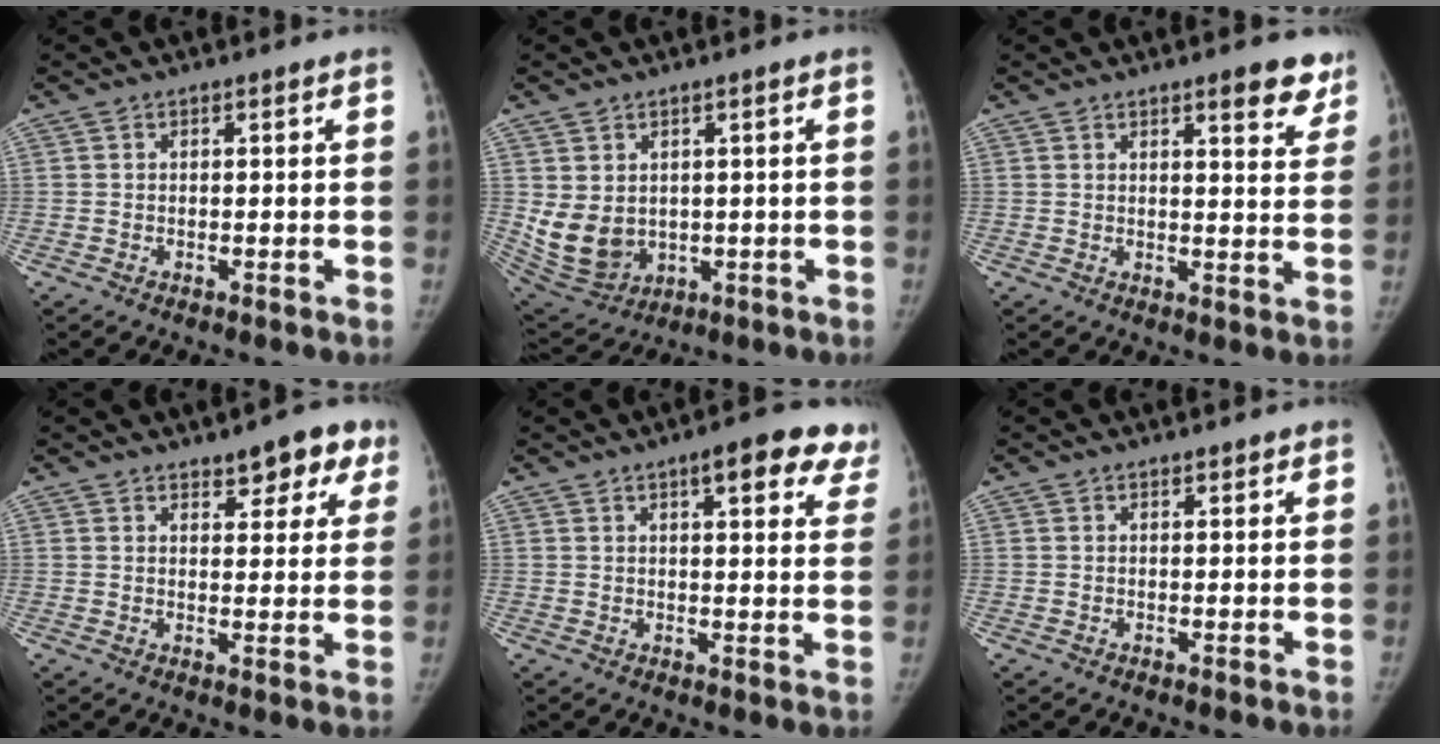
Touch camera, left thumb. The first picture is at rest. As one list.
[{"total": 9.2, "force": [0.6, 7.4, 5.4], "torque": [-0.092, -0.014, 0.043]}, {"total": 6.7, "force": [4.6, 2.0, 4.4], "torque": [-0.028, -0.025, 0.055]}, {"total": 7.2, "force": [4.7, 3.6, 4.1], "torque": [-0.008, -0.020, 0.058]}, {"total": 12.6, "force": [7.7, 4.2, 9.1], "torque": [-0.075, -0.023, 0.083]}, {"total": 0.8, "force": [0.7, 0.3, 0.3], "torque": [-0.003, -0.004, 0.009]}]